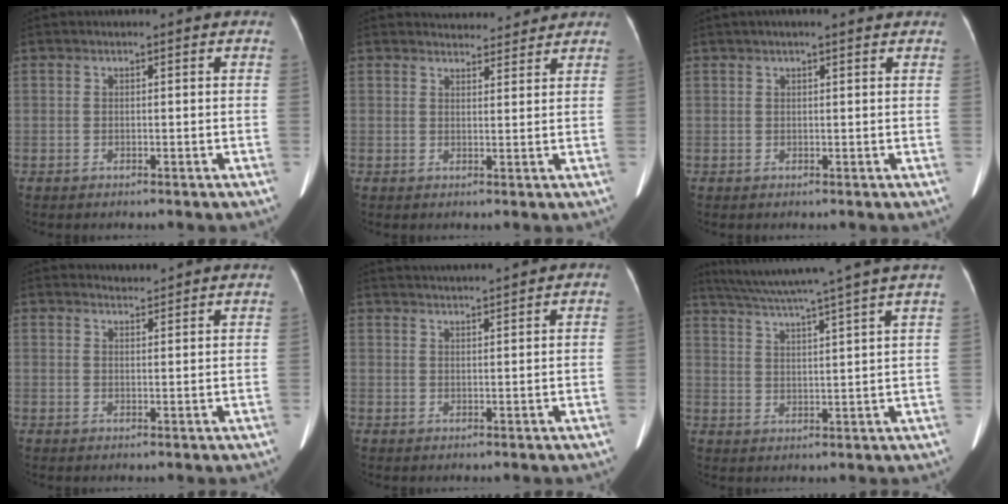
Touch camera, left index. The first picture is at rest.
{"total": 5.1, "force": [4.8, 1.6, 0.1], "torque": [0.002, 0.005, 0.055]}
{"total": 3.9, "force": [3.0, 0.6, 2.3], "torque": [-0.033, 0.023, 0.041]}
{"total": 2.9, "force": [2.8, -0.1, -0.3], "torque": [-0.003, 0.005, 0.036]}
{"total": 5.5, "force": [5.3, -0.6, 1.1], "torque": [-0.019, 0.018, 0.077]}
{"total": 16.7, "force": [14.2, -2.1, 8.6], "torque": [-0.154, -0.003, 0.199]}